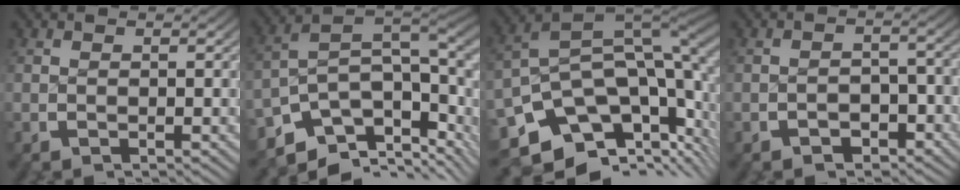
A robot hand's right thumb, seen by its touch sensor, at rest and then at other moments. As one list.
[{"total": 15.3, "force": [-4.5, 9.5, 11.1], "torque": [-0.197, -0.019, -0.077]}, {"total": 19.9, "force": [-4.2, 13.1, 14.3], "torque": [-0.252, -0.027, -0.069]}, {"total": 2.8, "force": [-2.2, 1.5, 0.7], "torque": [-0.004, -0.010, -0.038]}]